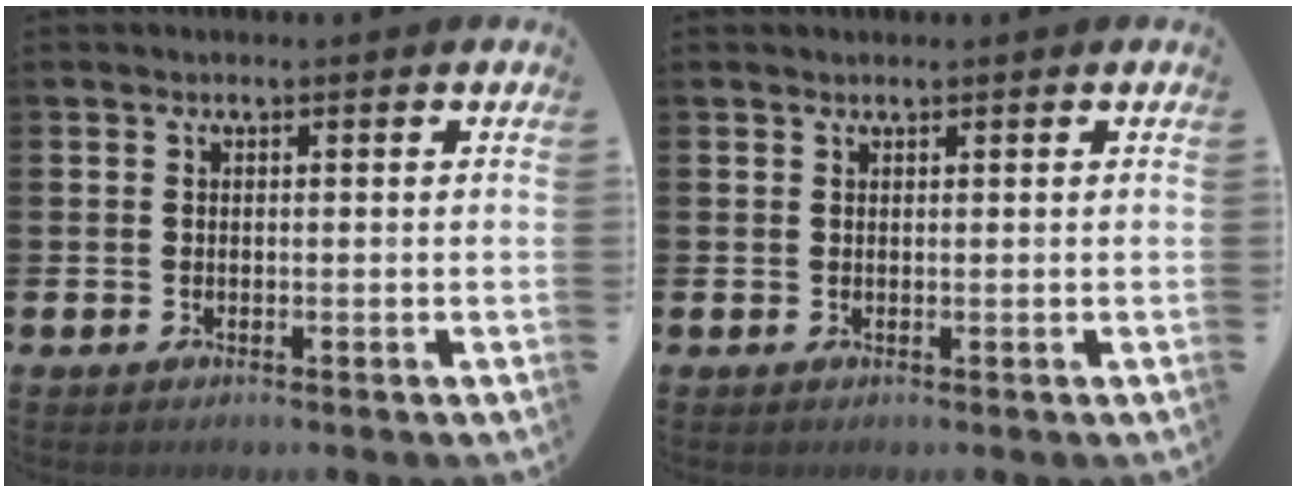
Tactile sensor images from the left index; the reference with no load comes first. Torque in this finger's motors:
{"motor_torque": [0.13, 0.02, 0.01, 0.00]}